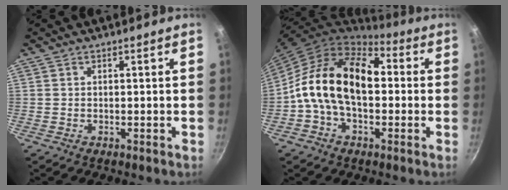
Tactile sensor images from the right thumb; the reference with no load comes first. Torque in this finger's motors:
{"motor_torque": [2.47, 2.54, 0.86, -0.76, 0.31]}